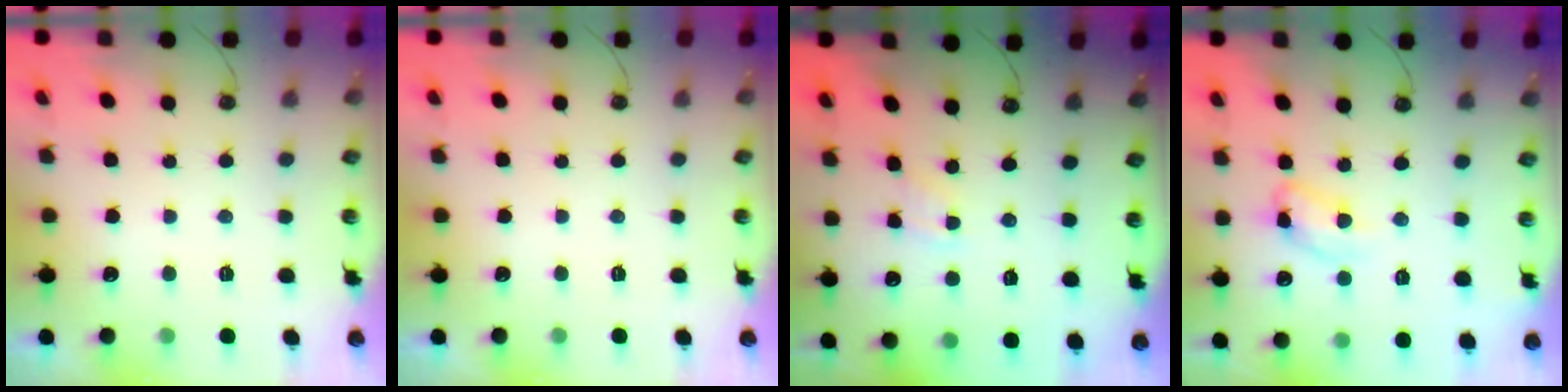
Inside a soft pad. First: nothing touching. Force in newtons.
{"total": 0.0}
{"total": 2.0, "press": 2.0, "slide": 0.4}
{"total": 11.7, "press": 11.7, "slide": 0.8}